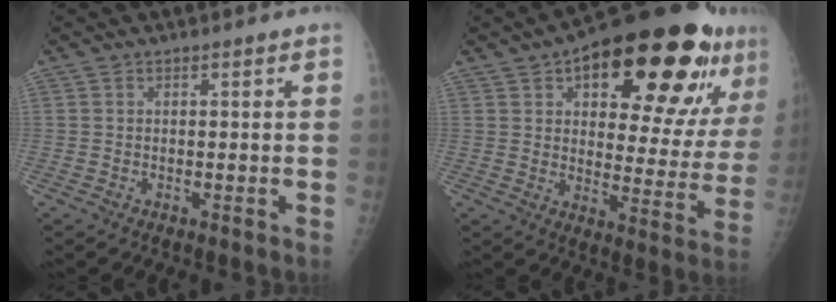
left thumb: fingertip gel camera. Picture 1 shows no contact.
{"total": 27.8, "force": [14.3, 10.9, 21.2], "torque": [-0.257, -0.018, 0.203]}